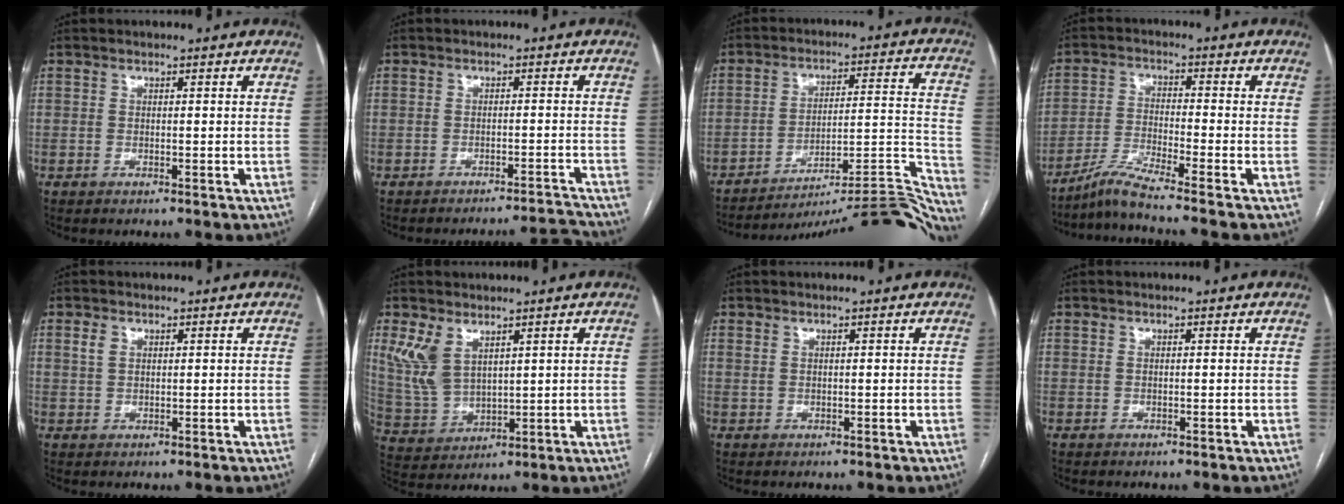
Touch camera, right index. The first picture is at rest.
{"total": 4.8, "force": [-4.4, -1.5, -0.9], "torque": [0.021, 0.013, -0.057]}
{"total": 25.7, "force": [-24.5, 0.3, 7.8], "torque": [-0.008, 0.024, -0.324]}
{"total": 6.3, "force": [-5.4, -2.2, 2.4], "torque": [-0.056, -0.025, -0.108]}
{"total": 1.8, "force": [0.8, 1.2, 1.0], "torque": [-0.025, 0.008, 0.020]}
{"total": 7.4, "force": [3.9, 4.1, 4.7], "torque": [-0.114, 0.006, 0.095]}
{"total": 0.6, "force": [0.5, 0.2, 0.2], "torque": [-0.004, 0.005, 0.012]}
{"total": 0.0}